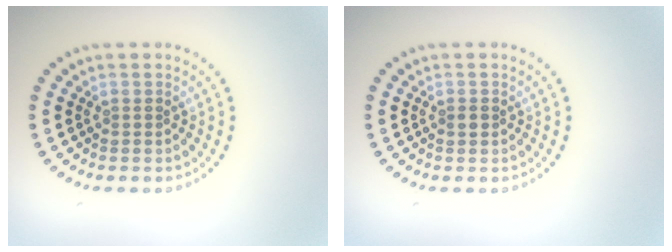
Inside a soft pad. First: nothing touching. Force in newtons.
{"total": 0.8, "press": 0.8, "slide": 0.0}